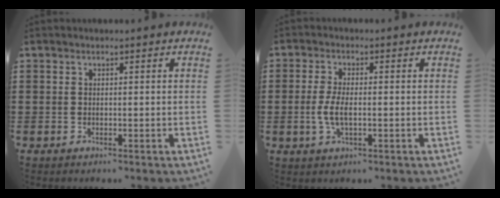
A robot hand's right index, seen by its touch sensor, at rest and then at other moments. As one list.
[{"total": 4.3, "force": [-0.7, 1.5, 4.0], "torque": [-0.090, -0.005, -0.018]}]